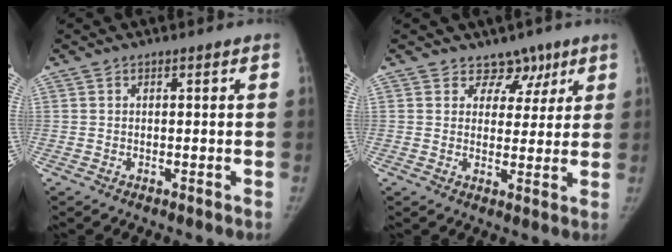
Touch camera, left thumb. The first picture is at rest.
{"total": 5.3, "force": [3.5, 4.0, 0.6], "torque": [0.036, -0.016, 0.050]}